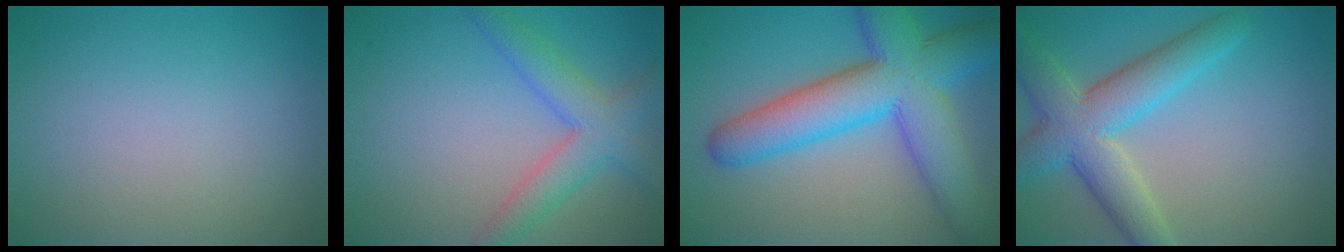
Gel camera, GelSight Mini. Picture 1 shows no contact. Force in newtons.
{"total": 4.6, "press": 4.6, "slide": 0.3}
{"total": 10.6, "press": 10.6, "slide": 0.3}
{"total": 7.0, "press": 7.0, "slide": 0.4}